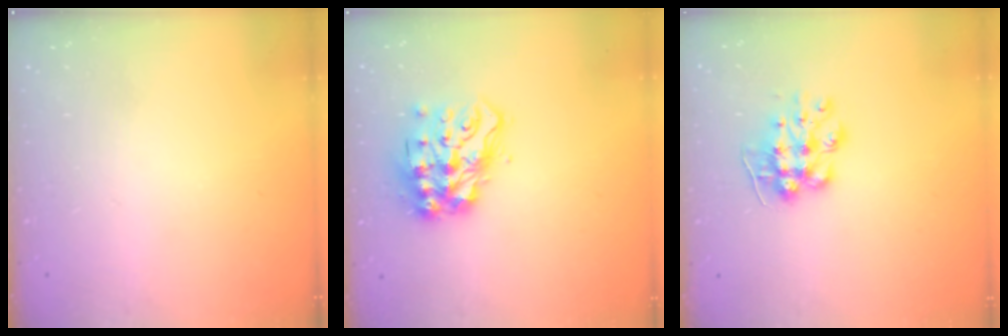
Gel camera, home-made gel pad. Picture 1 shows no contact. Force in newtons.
{"total": 14.8, "press": 14.7, "slide": 1.2}
{"total": 9.9, "press": 9.8, "slide": 0.8}